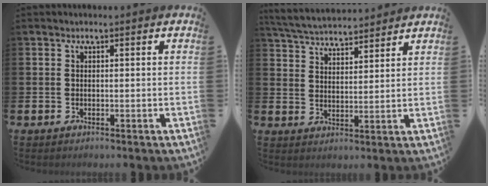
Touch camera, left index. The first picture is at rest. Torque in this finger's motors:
{"motor_torque": [0.30, -0.83, 0.68, 0.19]}